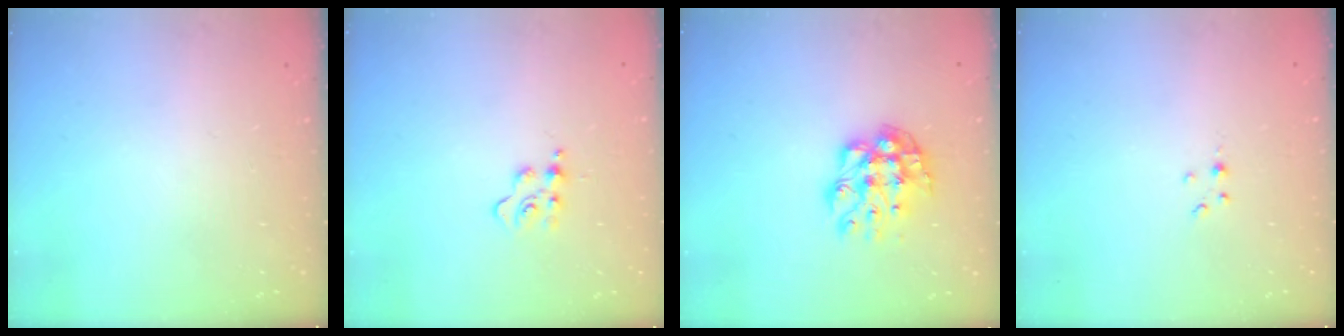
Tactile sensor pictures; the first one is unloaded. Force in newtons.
{"total": 5.0, "press": 5.0, "slide": 0.5}
{"total": 9.4, "press": 9.4, "slide": 0.7}
{"total": 1.0, "press": 1.0, "slide": 0.1}